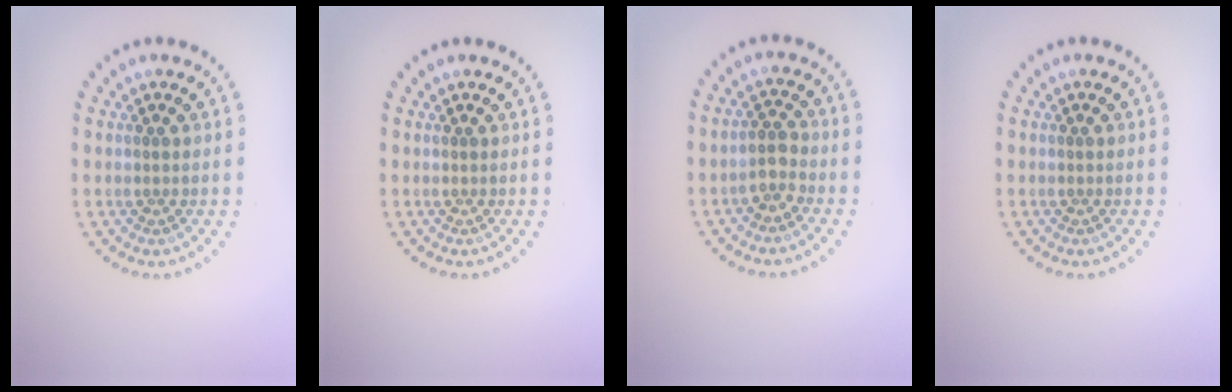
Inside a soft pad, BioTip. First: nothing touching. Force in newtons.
{"total": 0.0}
{"total": 1.6, "press": 1.5, "slide": 0.7}
{"total": 0.0}